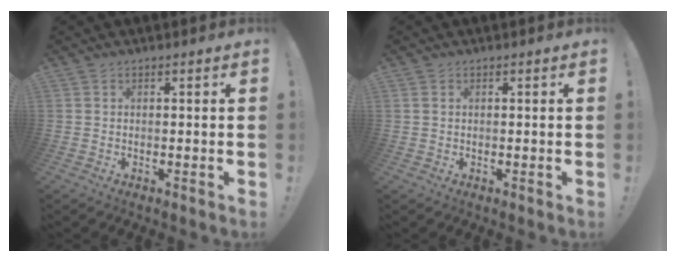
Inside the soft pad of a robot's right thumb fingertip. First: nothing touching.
{"total": 0.7, "force": [0.4, 0.5, 0.3], "torque": [0.000, 0.000, 0.006]}